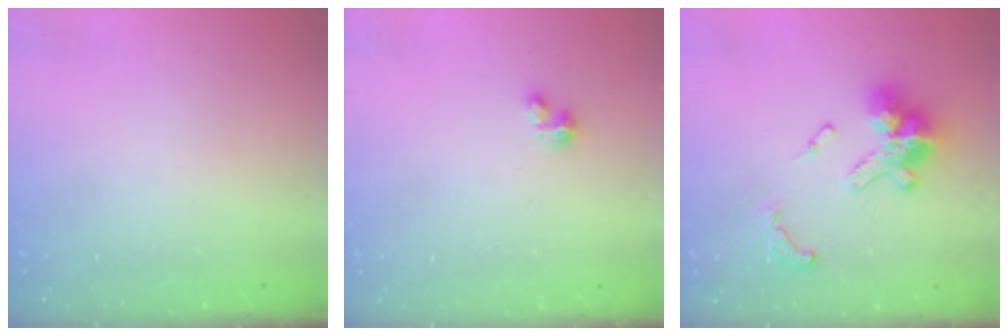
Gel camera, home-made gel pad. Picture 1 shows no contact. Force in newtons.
{"total": 1.6, "press": 1.6, "slide": 0.2}
{"total": 15.9, "press": 15.8, "slide": 2.0}